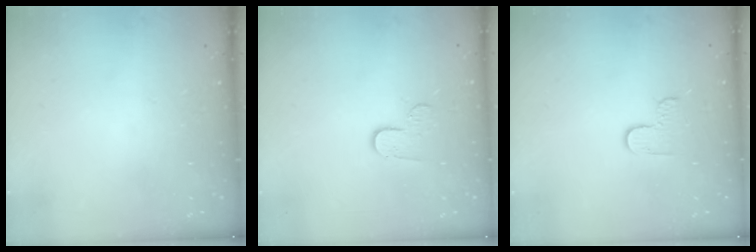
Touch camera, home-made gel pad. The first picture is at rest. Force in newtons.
{"total": 5.5, "press": 5.5, "slide": 0.5}
{"total": 3.3, "press": 3.3, "slide": 0.4}